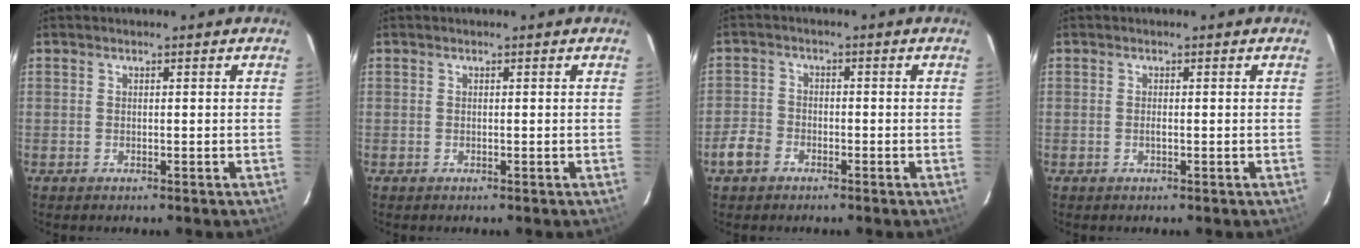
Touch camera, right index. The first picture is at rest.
{"total": 0.0}
{"total": 4.5, "force": [-2.7, 3.3, 1.6], "torque": [-0.035, 0.010, -0.050]}
{"total": 0.8, "force": [-0.2, 0.1, 0.8], "torque": [-0.016, 0.001, -0.005]}